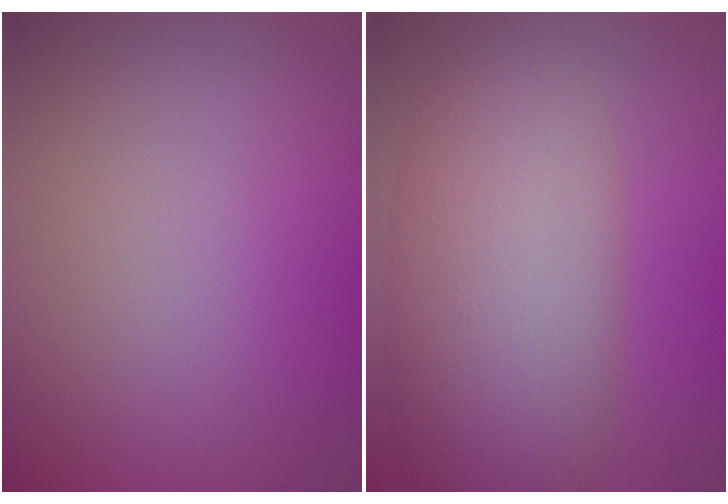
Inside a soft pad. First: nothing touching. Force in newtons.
{"total": 9.2, "press": 9.2, "slide": 0.5}